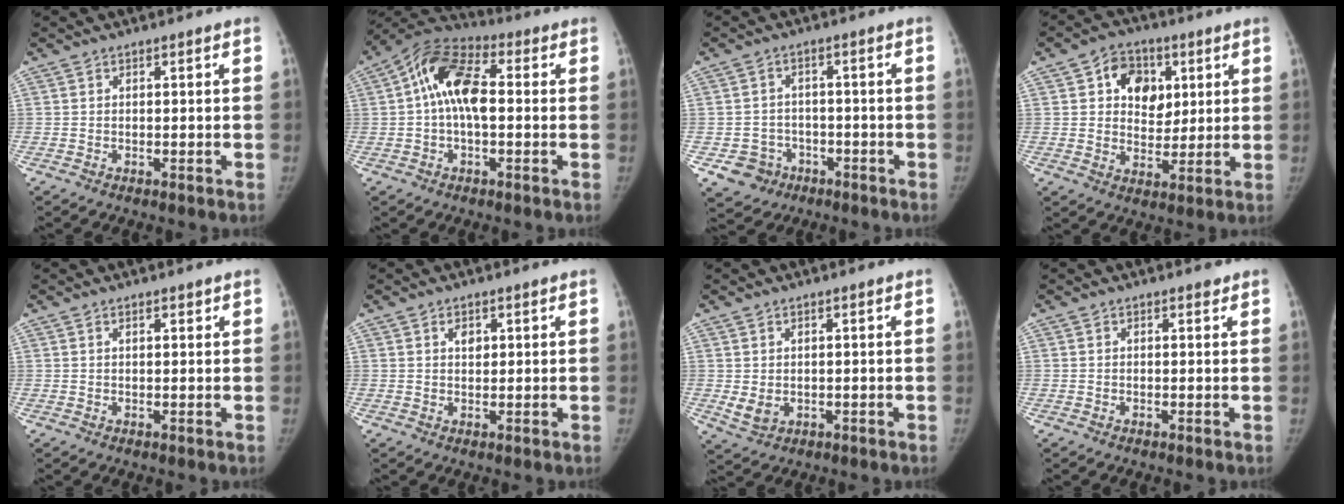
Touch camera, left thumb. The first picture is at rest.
{"total": 12.4, "force": [1.1, 6.7, 10.4], "torque": [-0.181, 0.033, 0.006]}
{"total": 6.1, "force": [-2.7, 5.4, 0.9], "torque": [0.001, 0.021, -0.036]}
{"total": 10.5, "force": [3.7, 8.0, 5.8], "torque": [-0.044, -0.011, 0.059]}
{"total": 1.3, "force": [0.9, 0.5, 0.7], "torque": [-0.007, -0.004, 0.014]}
{"total": 2.0, "force": [1.0, 1.3, 1.2], "torque": [-0.011, -0.005, 0.017]}
{"total": 3.4, "force": [0.2, 2.3, 2.4], "torque": [-0.043, -0.011, 0.014]}
{"total": 0.7, "force": [0.5, 0.4, 0.2], "torque": [-0.003, -0.005, 0.006]}